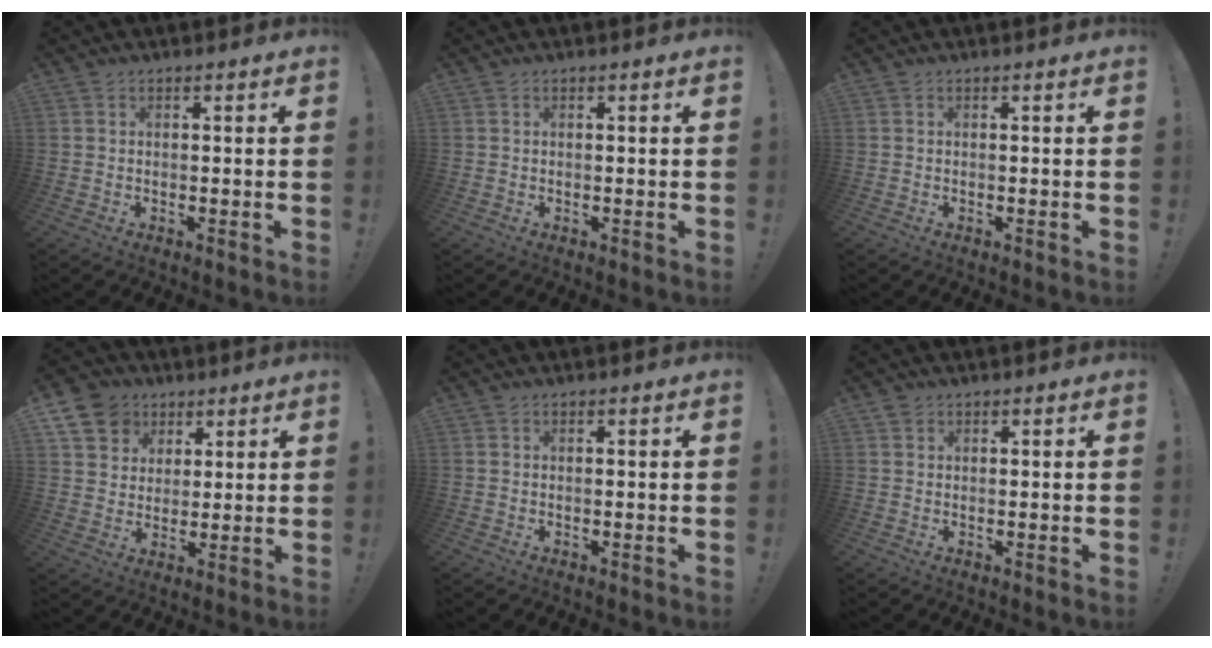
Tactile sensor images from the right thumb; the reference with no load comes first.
{"total": 0.0}
{"total": 0.0}
{"total": 11.2, "force": [5.5, 9.1, 3.4], "torque": [-0.051, -0.032, 0.111]}
{"total": 0.0}
{"total": 1.0, "force": [0.7, 0.7, 0.1], "torque": [0.003, -0.002, 0.013]}